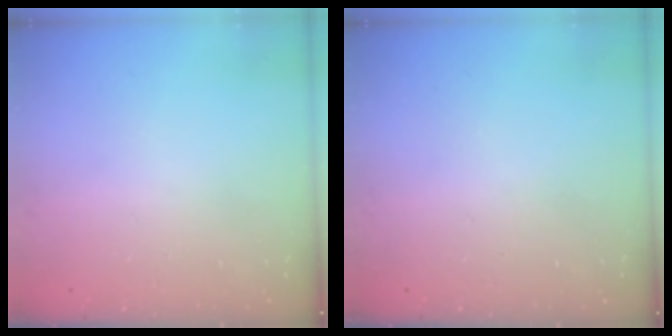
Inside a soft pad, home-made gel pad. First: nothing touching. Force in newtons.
{"total": 0.0}